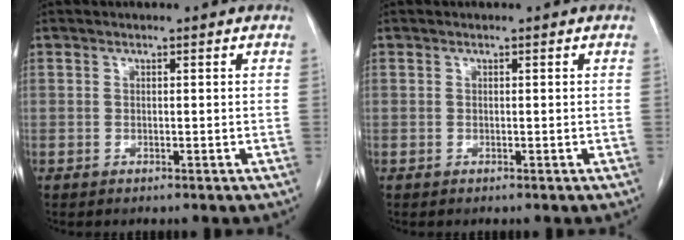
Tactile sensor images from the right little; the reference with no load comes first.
{"total": 0.0}